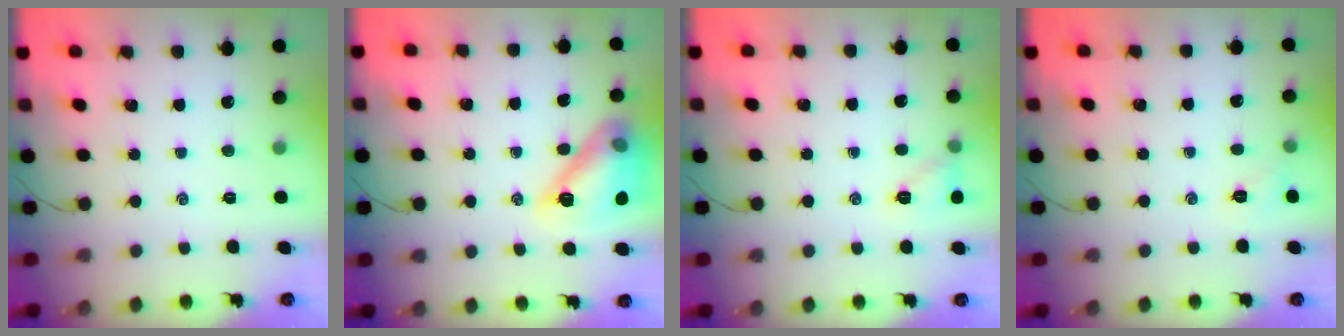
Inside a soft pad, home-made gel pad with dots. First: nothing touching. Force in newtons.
{"total": 15.7, "press": 15.6, "slide": 1.4}
{"total": 6.8, "press": 6.7, "slide": 1.1}
{"total": 5.0, "press": 4.8, "slide": 1.5}